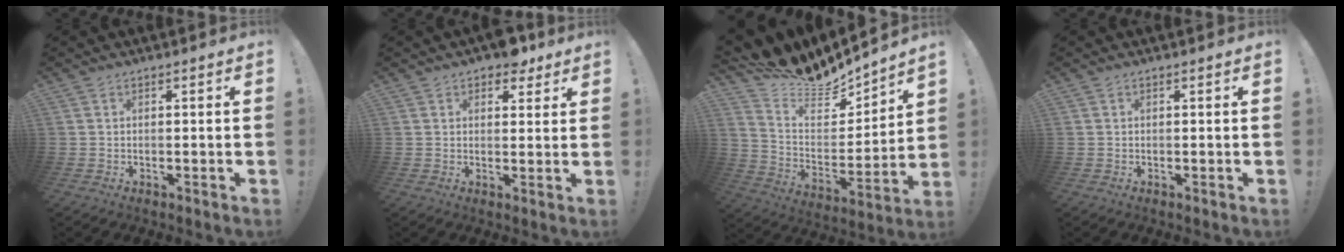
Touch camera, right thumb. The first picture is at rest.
{"total": 5.7, "force": [4.3, 3.1, 2.2], "torque": [-0.018, -0.019, 0.075]}
{"total": 10.6, "force": [10.4, 1.5, 0.6], "torque": [-0.040, -0.107, 0.185]}
{"total": 0.0}